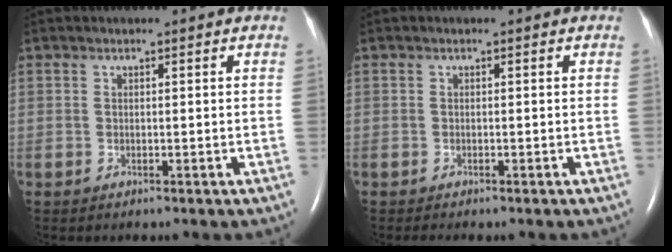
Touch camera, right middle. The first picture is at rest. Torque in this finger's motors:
{"motor_torque": [0.10, -0.09, 0.00, 0.03]}